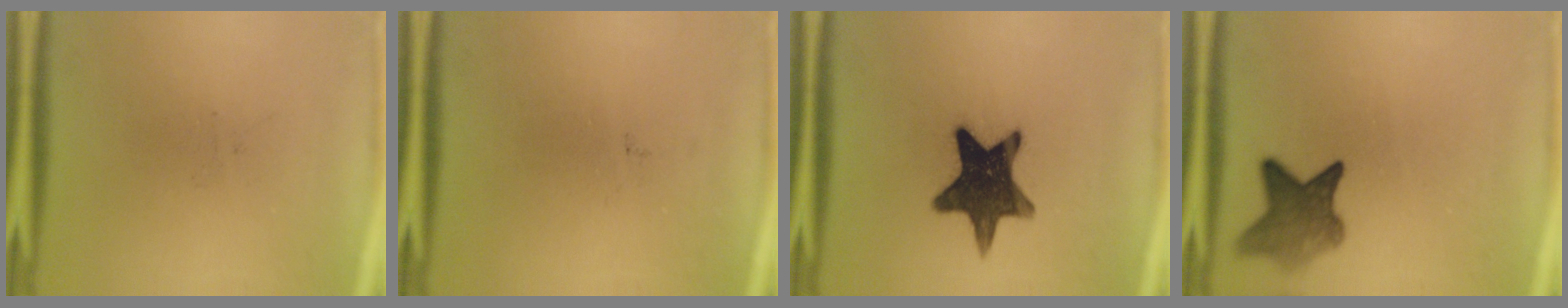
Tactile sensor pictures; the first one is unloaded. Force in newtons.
{"total": 0.0}
{"total": 15.2}
{"total": 6.2}